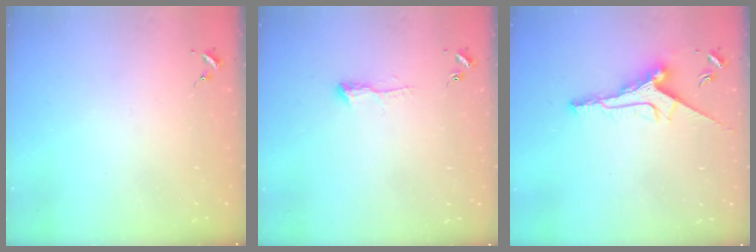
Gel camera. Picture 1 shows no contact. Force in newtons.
{"total": 6.8, "press": 6.8, "slide": 0.8}
{"total": 9.9, "press": 9.9, "slide": 0.2}